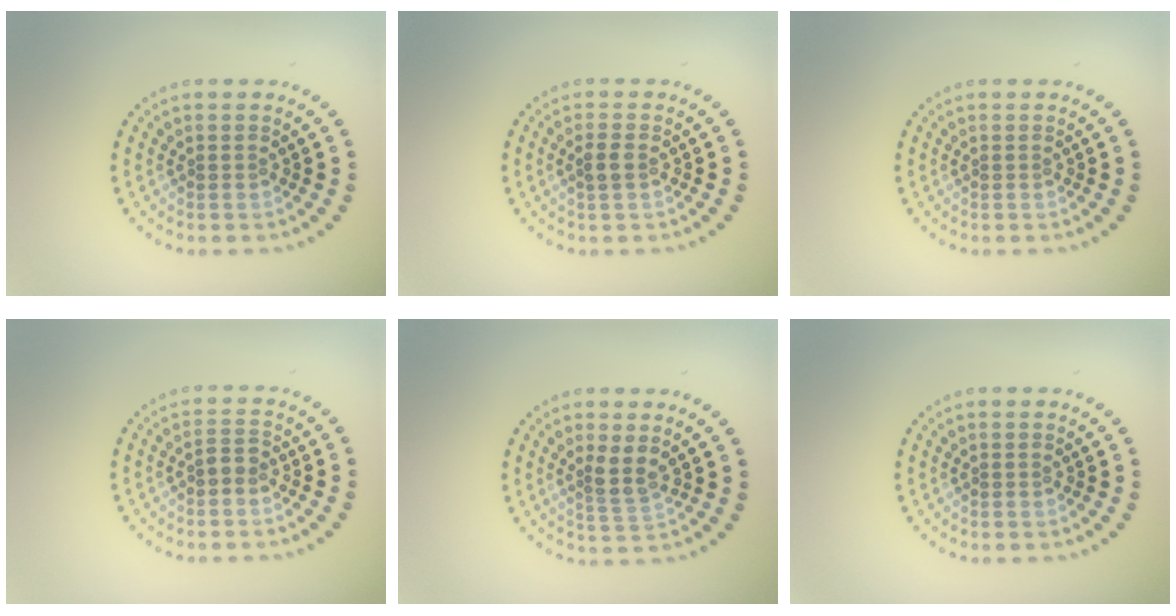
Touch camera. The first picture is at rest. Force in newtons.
{"total": 1.4, "press": 1.4, "slide": 0.1}
{"total": 0.0}
{"total": 1.2, "press": 1.2, "slide": 0.4}
{"total": 2.1, "press": 1.7, "slide": 1.3}
{"total": 0.0}